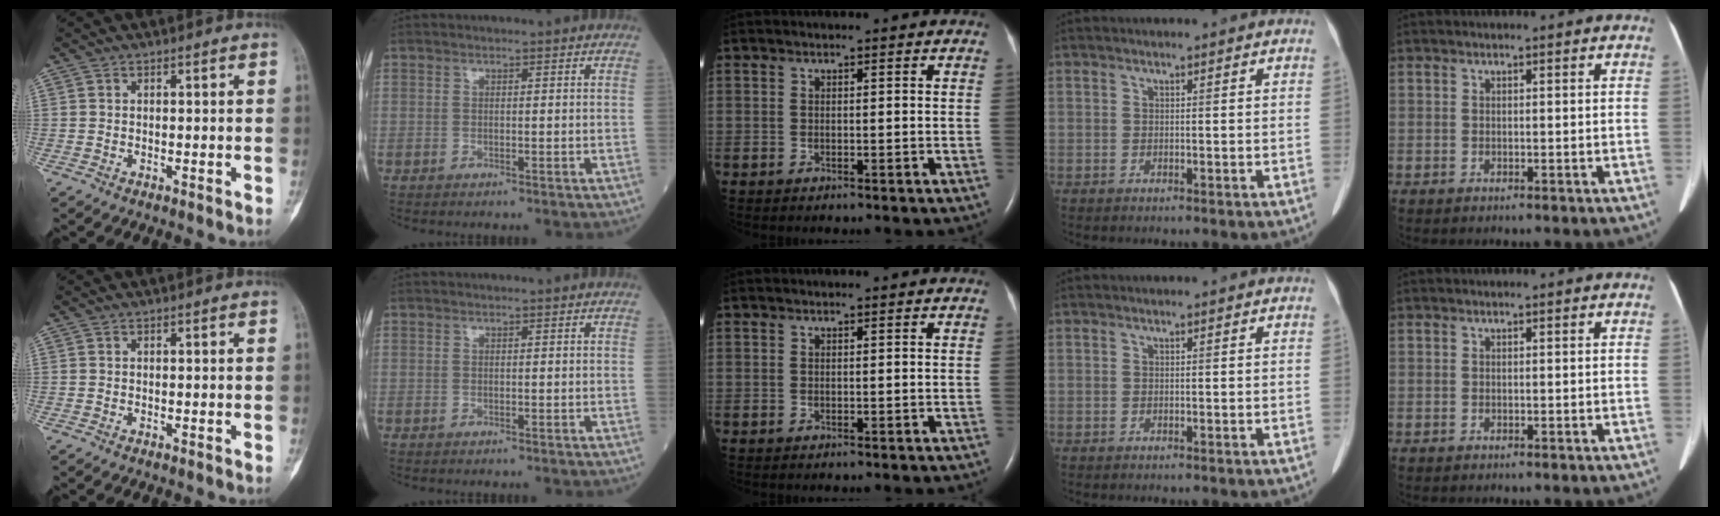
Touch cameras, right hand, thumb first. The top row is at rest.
{}